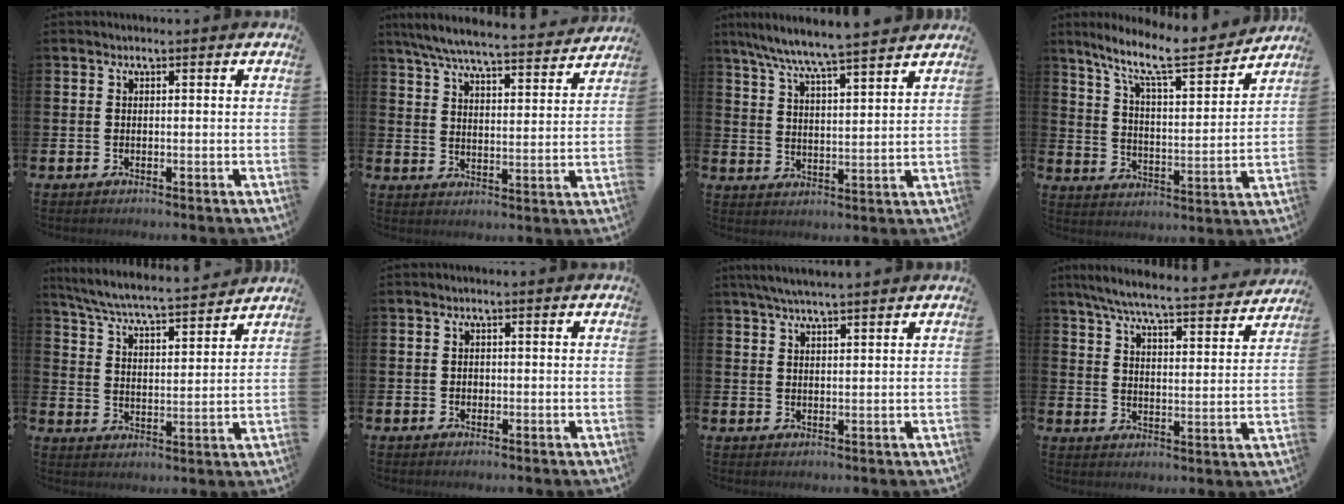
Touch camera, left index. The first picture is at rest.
{"total": 7.4, "force": [6.9, 0.7, 2.6], "torque": [-0.072, -0.048, 0.118]}
{"total": 7.3, "force": [7.0, -0.4, 2.1], "torque": [-0.071, -0.042, 0.123]}
{"total": 10.3, "force": [8.7, 1.7, 5.2], "torque": [-0.130, -0.052, 0.146]}
{"total": 6.5, "force": [6.2, 0.3, 1.9], "torque": [-0.066, -0.047, 0.106]}
{"total": 0.7, "force": [0.0, 0.7, 0.2], "torque": [0.008, 0.001, -0.005]}
{"total": 3.9, "force": [3.6, 0.0, 1.6], "torque": [-0.046, -0.001, 0.068]}
{"total": 7.2, "force": [6.6, 0.7, 2.8], "torque": [-0.075, -0.046, 0.112]}